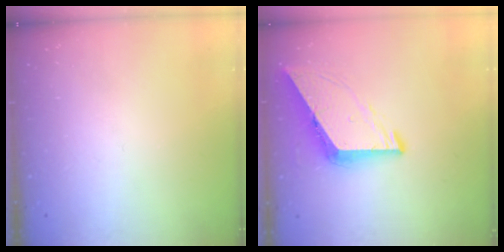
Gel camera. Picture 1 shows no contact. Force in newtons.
{"total": 7.8, "press": 7.8, "slide": 0.6}